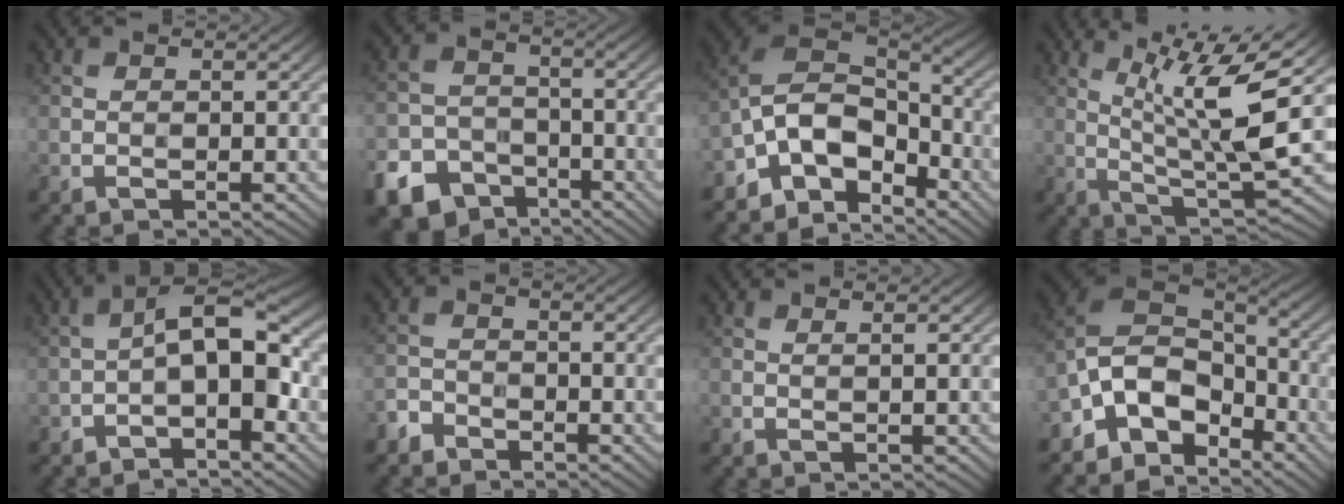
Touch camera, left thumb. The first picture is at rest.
{"total": 9.9, "force": [-6.7, 6.5, 3.4], "torque": [-0.085, -0.026, -0.106]}
{"total": 11.4, "force": [-6.5, 6.7, 6.6], "torque": [-0.152, -0.011, -0.121]}
{"total": 11.1, "force": [4.1, 1.7, 10.2], "torque": [-0.177, 0.013, 0.077]}
{"total": 7.5, "force": [-2.3, 2.7, 6.6], "torque": [-0.098, 0.009, -0.038]}
{"total": 2.9, "force": [-2.6, 1.1, 0.4], "torque": [-0.009, -0.009, -0.061]}
{"total": 1.1, "force": [0.9, 0.0, 0.6], "torque": [-0.010, 0.003, 0.010]}
{"total": 10.6, "force": [-5.9, 6.9, 5.6], "torque": [-0.142, -0.007, -0.109]}